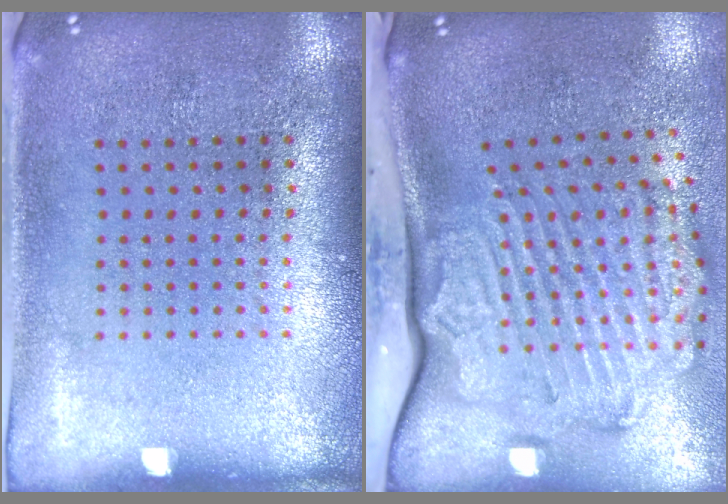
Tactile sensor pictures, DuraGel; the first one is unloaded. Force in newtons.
{"total": 3.6, "press": 2.4, "slide": 2.6}